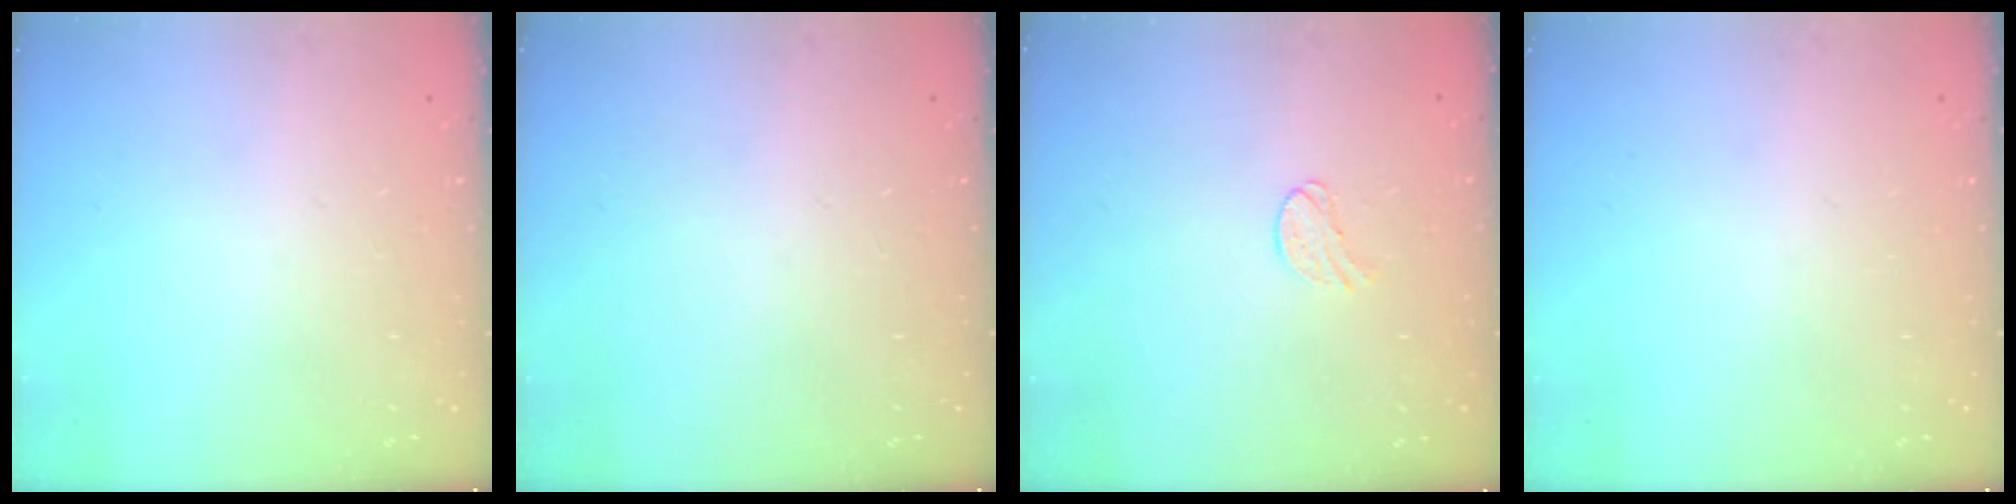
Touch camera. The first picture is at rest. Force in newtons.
{"total": 0.0}
{"total": 5.6, "press": 5.6, "slide": 0.5}
{"total": 0.0}